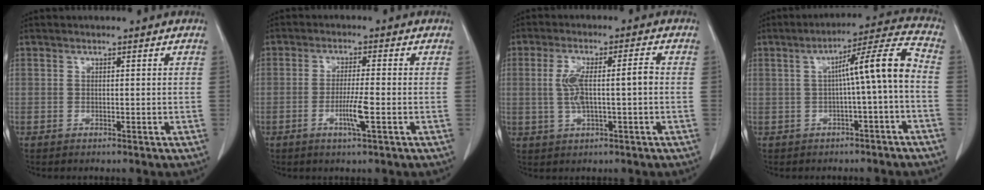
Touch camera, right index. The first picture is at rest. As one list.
[{"total": 4.7, "force": [-1.7, -0.2, 4.4], "torque": [-0.083, -0.008, -0.031]}, {"total": 7.0, "force": [-0.2, 1.4, 6.9], "torque": [-0.140, 0.018, 0.000]}, {"total": 9.0, "force": [-0.8, -0.5, 8.9], "torque": [-0.131, 0.027, -0.013]}]